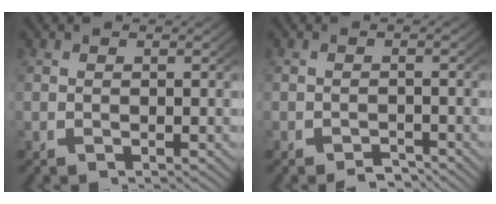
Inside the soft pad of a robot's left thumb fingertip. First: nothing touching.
{"total": 1.8, "force": [-1.6, 0.5, 0.4], "torque": [-0.003, -0.005, -0.028]}